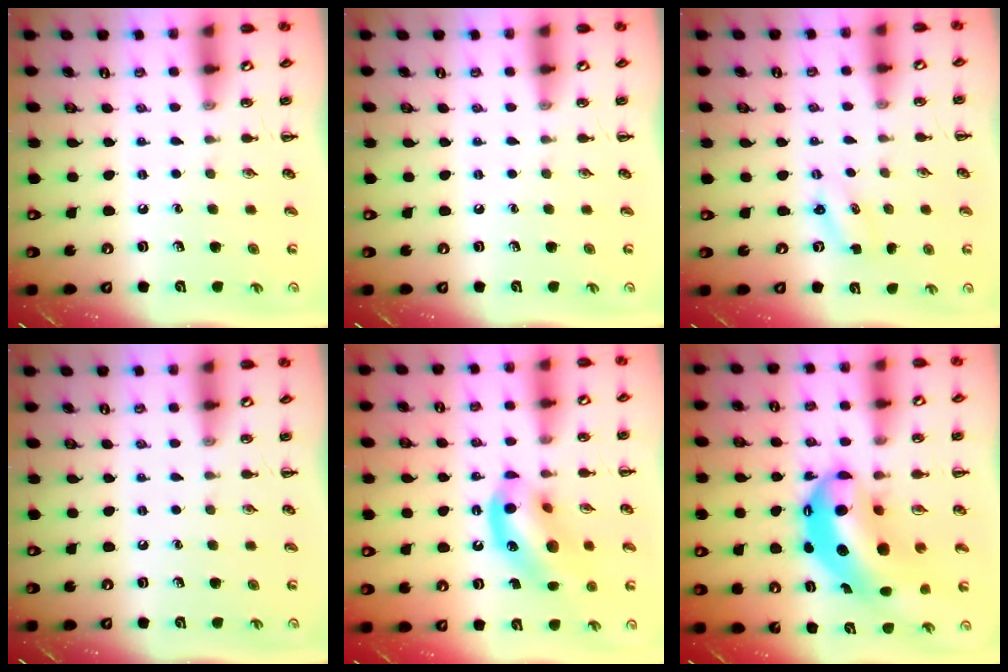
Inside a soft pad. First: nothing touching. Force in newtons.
{"total": 0.0}
{"total": 2.1, "press": 2.0, "slide": 0.6}
{"total": 0.0}
{"total": 13.7, "press": 13.2, "slide": 3.8}
{"total": 13.8, "press": 13.3, "slide": 3.4}